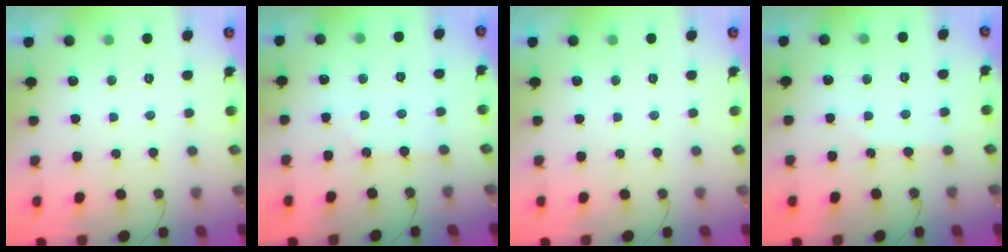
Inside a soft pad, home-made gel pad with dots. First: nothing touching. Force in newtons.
{"total": 2.9, "press": 2.9, "slide": 0.5}
{"total": 0.0}
{"total": 2.6, "press": 2.6, "slide": 0.5}